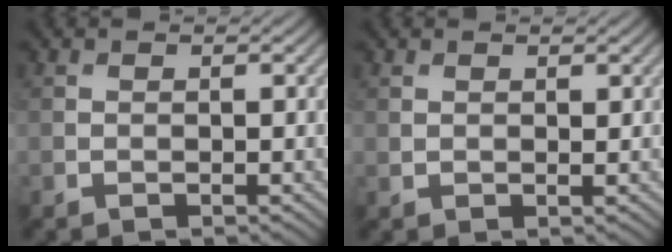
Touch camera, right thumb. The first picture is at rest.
{"total": 0.9, "force": [0.7, 0.3, 0.4], "torque": [-0.012, -0.004, 0.017]}